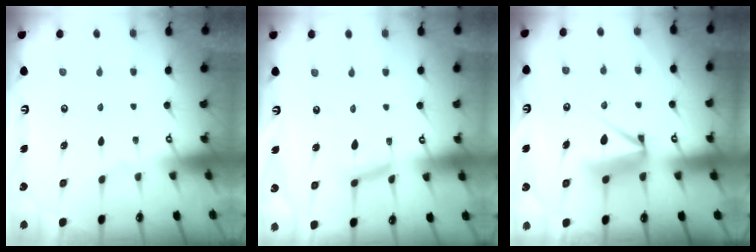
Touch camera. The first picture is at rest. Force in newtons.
{"total": 7.7, "press": 7.6, "slide": 0.5}
{"total": 7.7, "press": 7.7, "slide": 0.8}